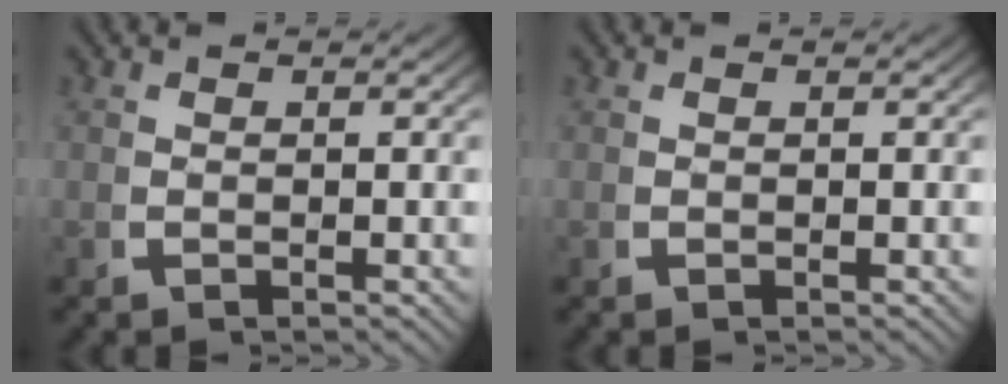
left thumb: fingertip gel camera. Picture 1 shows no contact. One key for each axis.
{"total": 0.0}